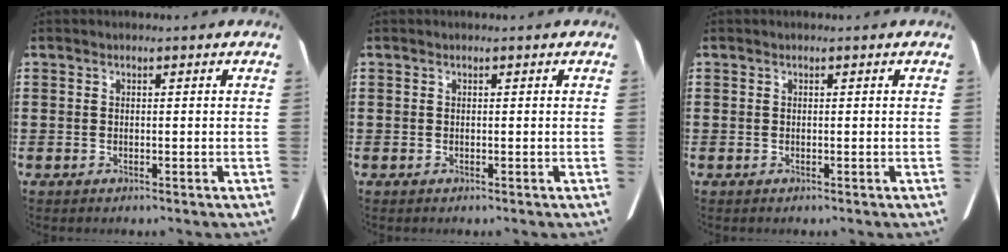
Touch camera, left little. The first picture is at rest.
{"total": 0.0}
{"total": 0.0}